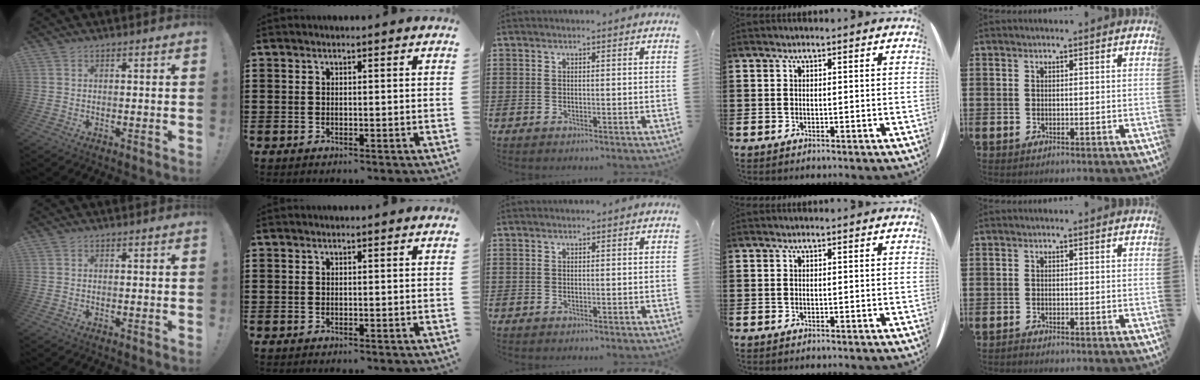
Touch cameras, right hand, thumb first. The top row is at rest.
{"little": {"total": 0.5, "force": [-0.5, 0.0, 0.0], "torque": [-0.001, -0.003, -0.010]}}